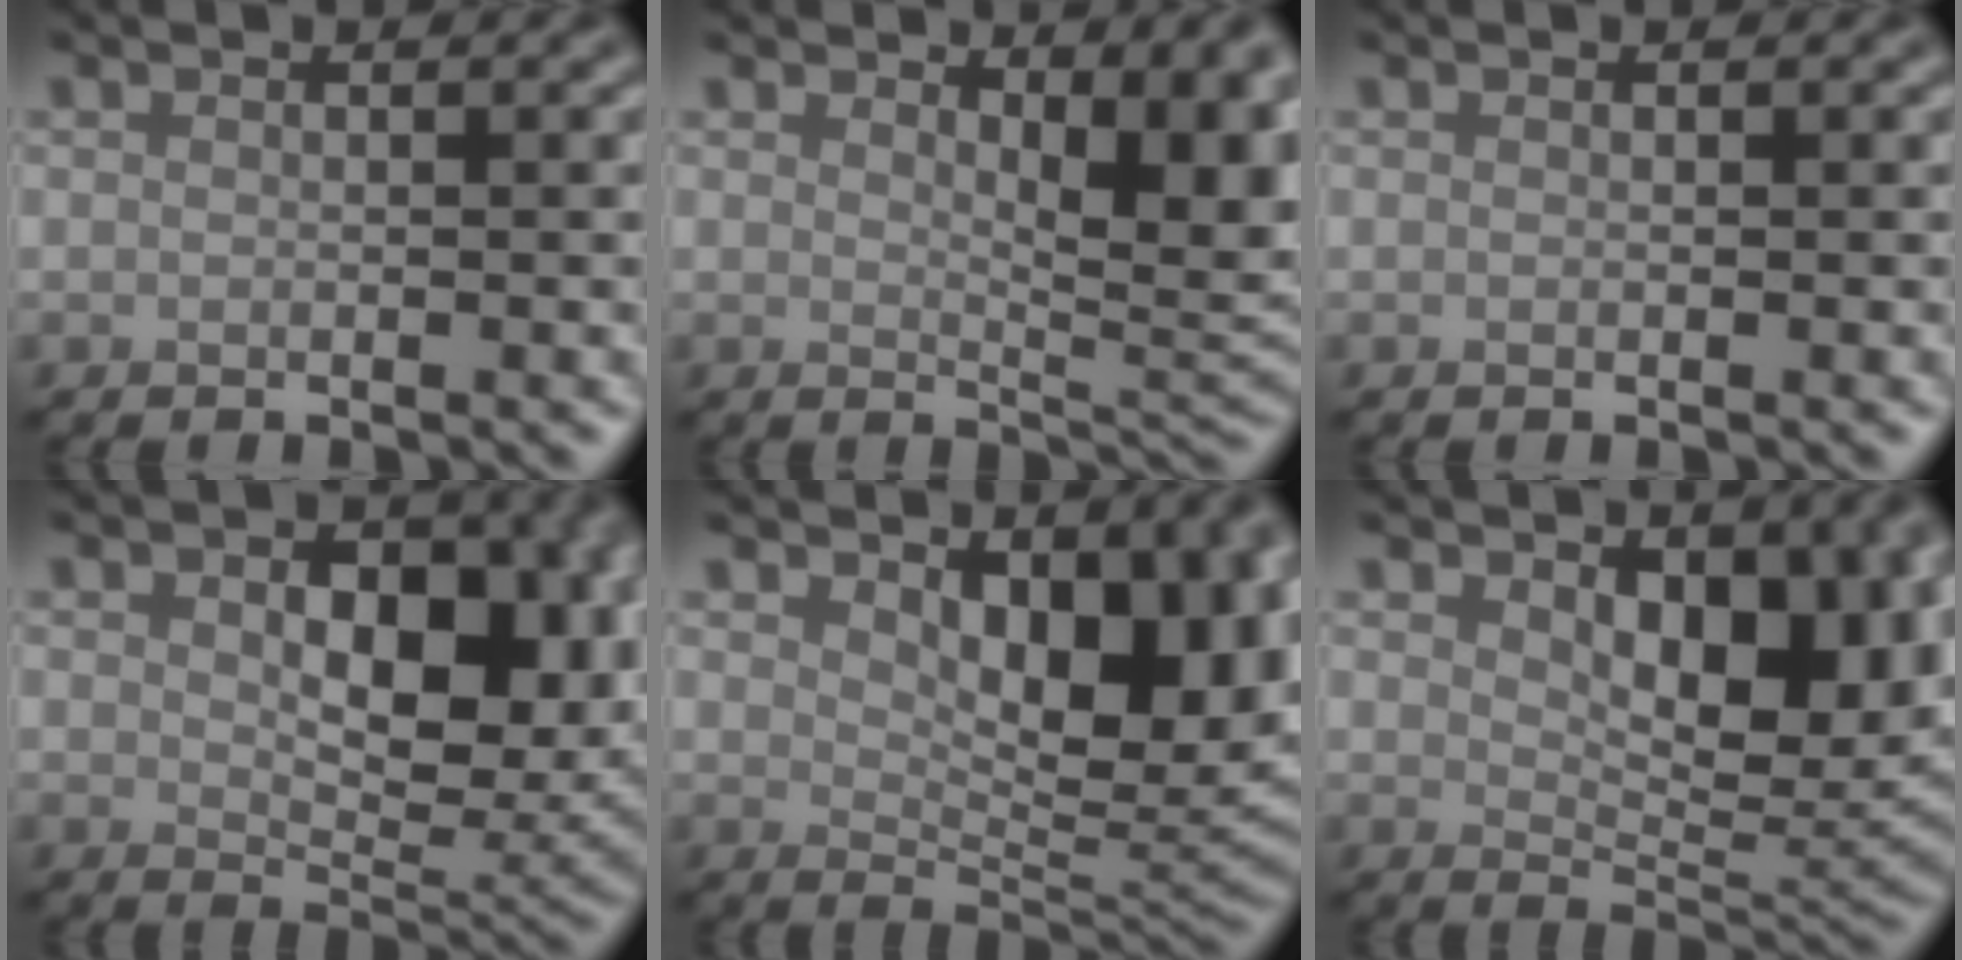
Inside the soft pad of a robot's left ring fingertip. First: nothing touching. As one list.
[{"total": 6.0, "force": [2.1, 2.7, 5.0], "torque": [-0.063, -0.013, 0.035]}, {"total": 0.0}, {"total": 10.7, "force": [1.9, 6.2, 8.5], "torque": [-0.121, -0.013, 0.037]}, {"total": 9.6, "force": [3.0, 4.9, 7.7], "torque": [-0.110, -0.014, 0.049]}, {"total": 8.7, "force": [2.7, 4.6, 6.9], "torque": [-0.103, -0.018, 0.047]}]